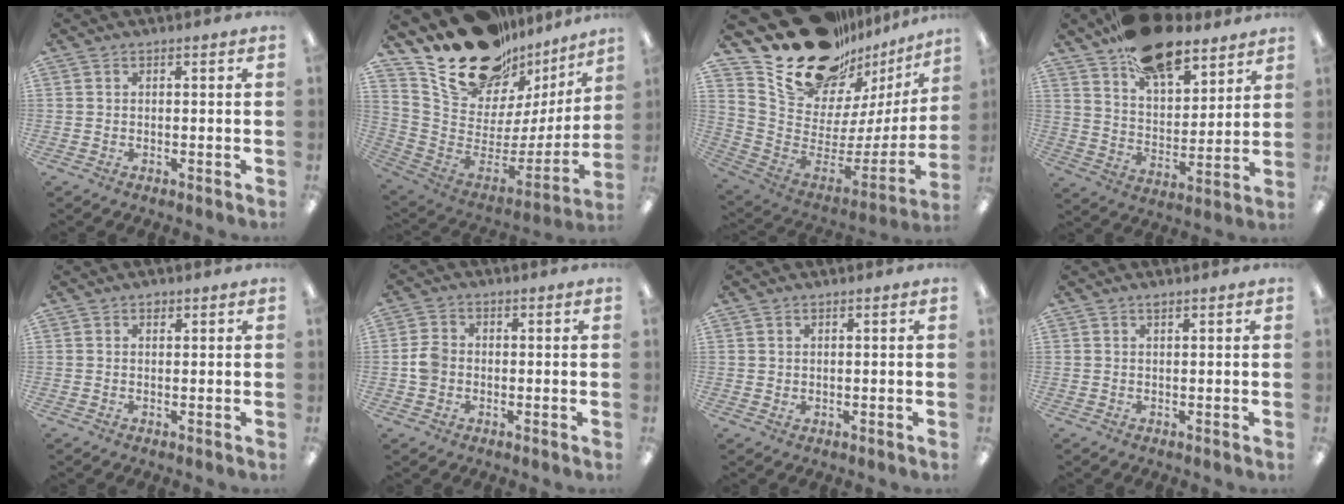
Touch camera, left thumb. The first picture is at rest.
{"total": 23.8, "force": [18.8, 11.2, 9.3], "torque": [-0.151, -0.135, 0.345]}
{"total": 23.1, "force": [18.4, 11.0, 8.4], "torque": [-0.132, -0.148, 0.346]}
{"total": 18.3, "force": [13.1, 8.9, 9.0], "torque": [-0.149, -0.067, 0.234]}
{"total": 1.1, "force": [0.8, 0.6, 0.4], "torque": [0.000, -0.003, 0.014]}
{"total": 4.2, "force": [-0.4, 3.6, 2.0], "torque": [-0.029, 0.007, -0.008]}
{"total": 1.2, "force": [1.0, 0.7, 0.1], "torque": [-0.004, 0.000, 0.018]}
{"total": 0.9, "force": [0.8, 0.2, 0.4], "torque": [-0.011, 0.001, 0.014]}